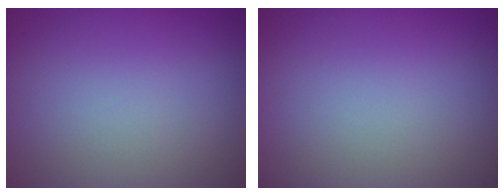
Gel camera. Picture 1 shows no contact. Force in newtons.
{"total": 0.0}